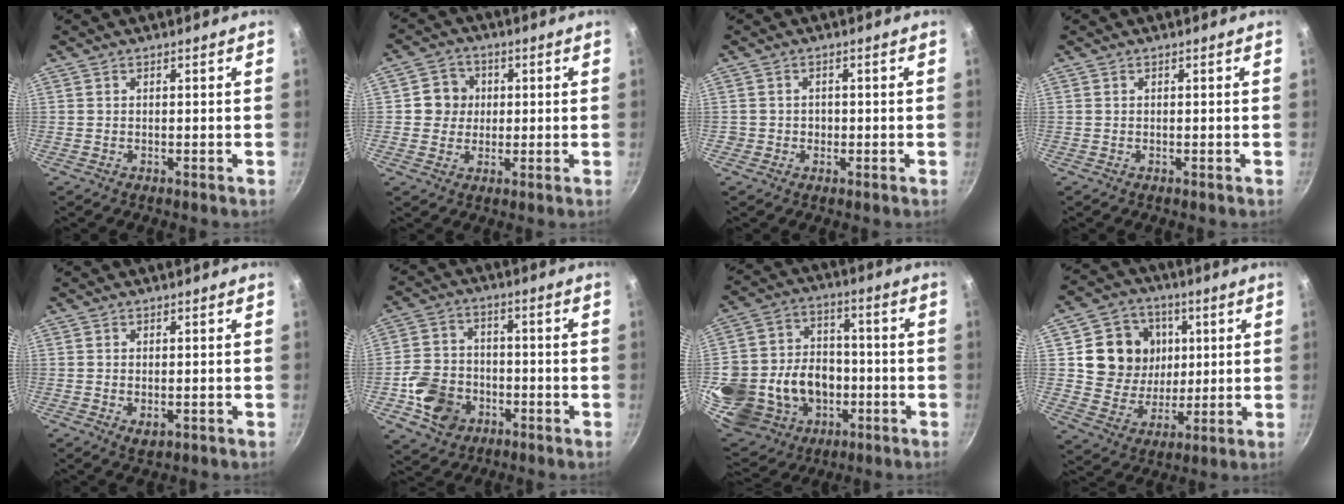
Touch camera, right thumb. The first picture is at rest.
{"total": 5.8, "force": [0.8, 5.5, 1.6], "torque": [0.012, 0.006, 0.003]}
{"total": 1.7, "force": [-0.4, 1.6, 0.4], "torque": [0.003, 0.005, -0.005]}
{"total": 0.0}
{"total": 2.2, "force": [-0.3, 1.3, 1.7], "torque": [-0.027, -0.007, -0.002]}
{"total": 11.2, "force": [-4.0, 9.0, 5.5], "torque": [-0.084, 0.028, -0.071]}
{"total": 26.3, "force": [-4.6, 21.1, 15.0], "torque": [-0.301, 0.041, -0.052]}
{"total": 14.5, "force": [3.5, 12.8, 5.9], "torque": [-0.073, -0.010, 0.065]}